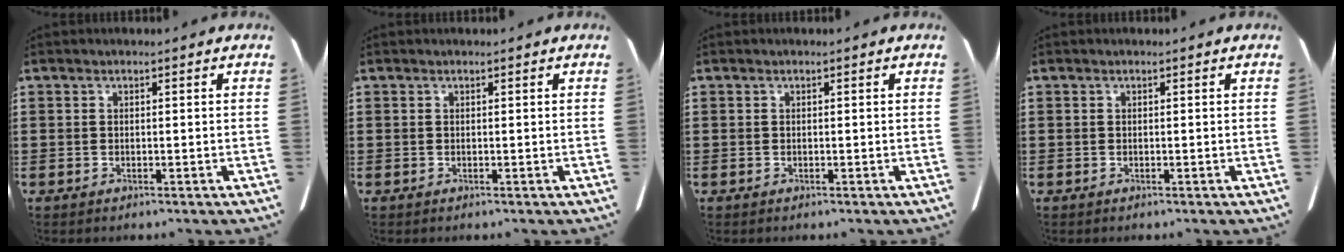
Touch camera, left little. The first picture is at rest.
{"total": 0.0}
{"total": 0.0}
{"total": 0.0}